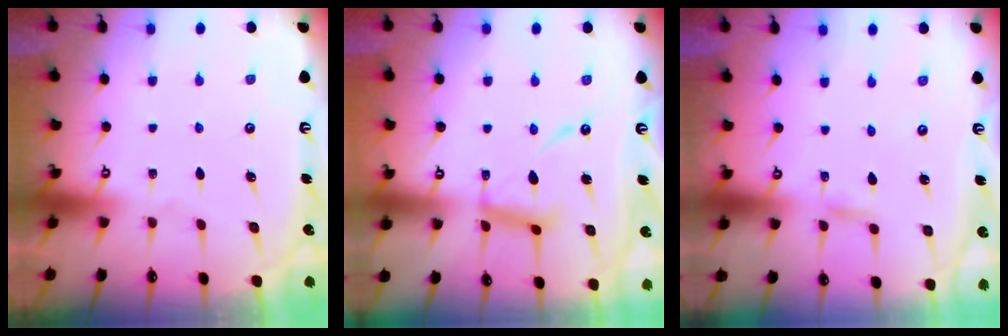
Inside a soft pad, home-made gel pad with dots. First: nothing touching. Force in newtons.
{"total": 13.5, "press": 13.5, "slide": 1.2}
{"total": 1.8, "press": 1.8, "slide": 0.1}